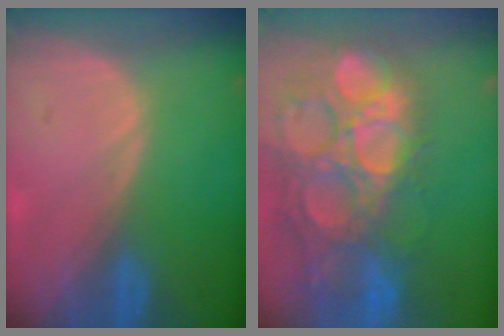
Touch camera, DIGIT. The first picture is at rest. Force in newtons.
{"total": 15.6, "press": 12.9, "slide": 8.7}